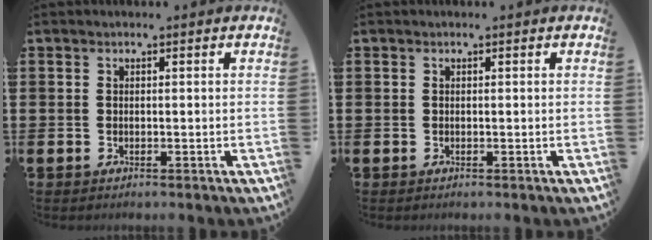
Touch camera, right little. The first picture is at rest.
{"total": 0.0}